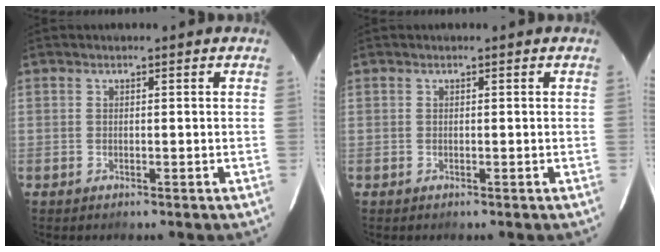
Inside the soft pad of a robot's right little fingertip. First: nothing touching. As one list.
[{"total": 0.0}]